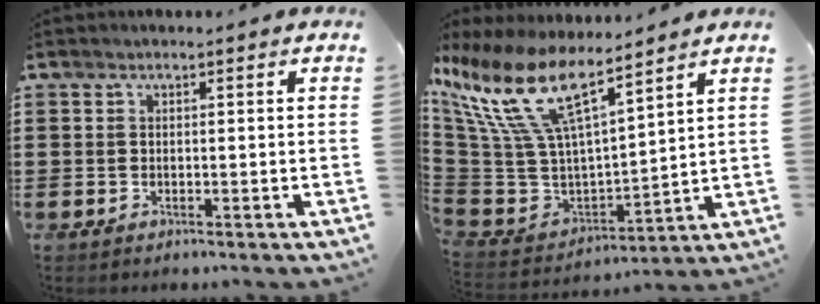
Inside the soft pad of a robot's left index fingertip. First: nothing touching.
{"total": 13.9, "force": [8.1, 4.8, 10.2], "torque": [-0.257, -0.059, 0.135]}